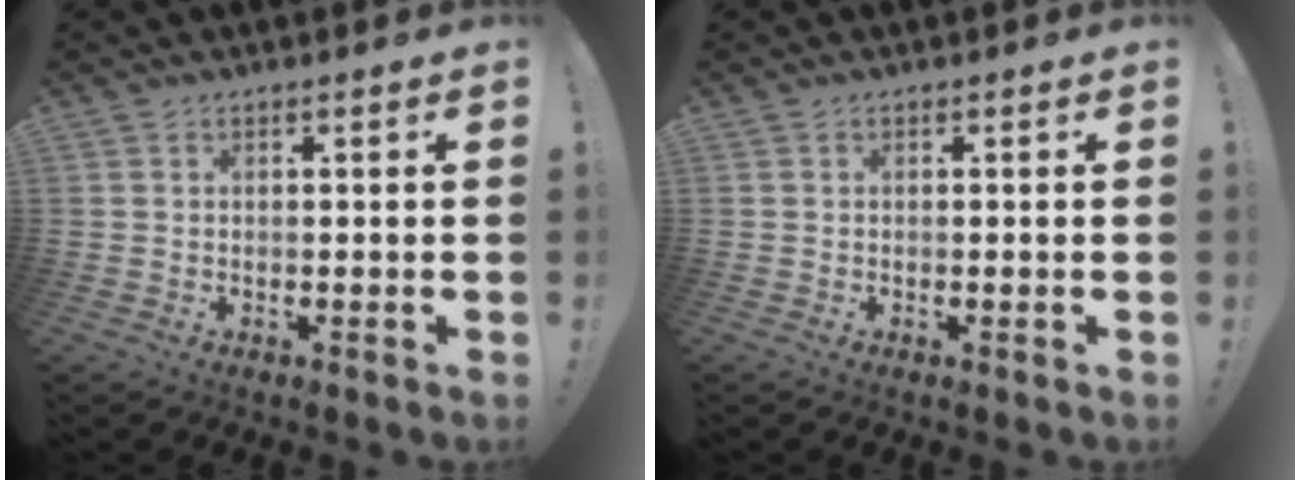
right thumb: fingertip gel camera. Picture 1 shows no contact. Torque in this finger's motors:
{"motor_torque": [0.08, -0.49, -0.26, 0.18, 0.05]}